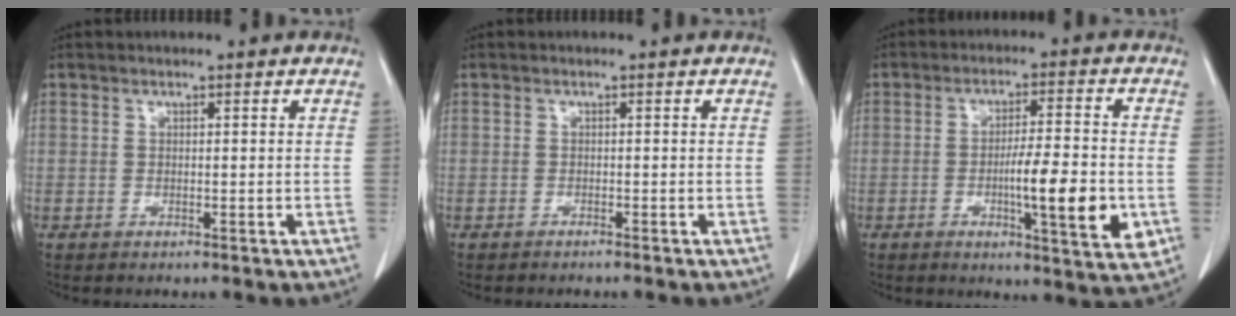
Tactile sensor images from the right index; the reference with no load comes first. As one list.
[{"total": 0.5, "force": [-0.5, -0.1, 0.1], "torque": [-0.006, -0.001, -0.010]}, {"total": 11.4, "force": [-2.6, 1.2, 11.1], "torque": [-0.162, -0.009, -0.039]}]